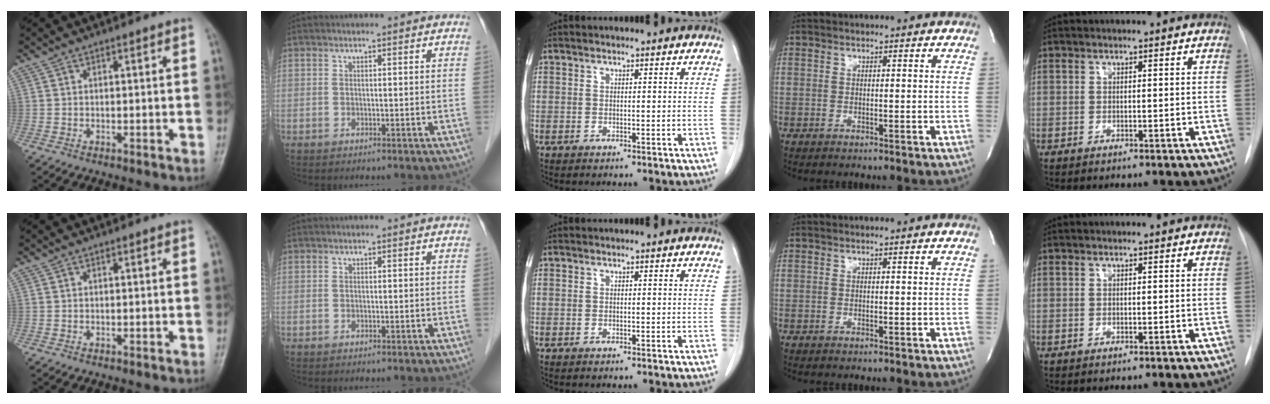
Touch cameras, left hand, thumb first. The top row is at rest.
{}